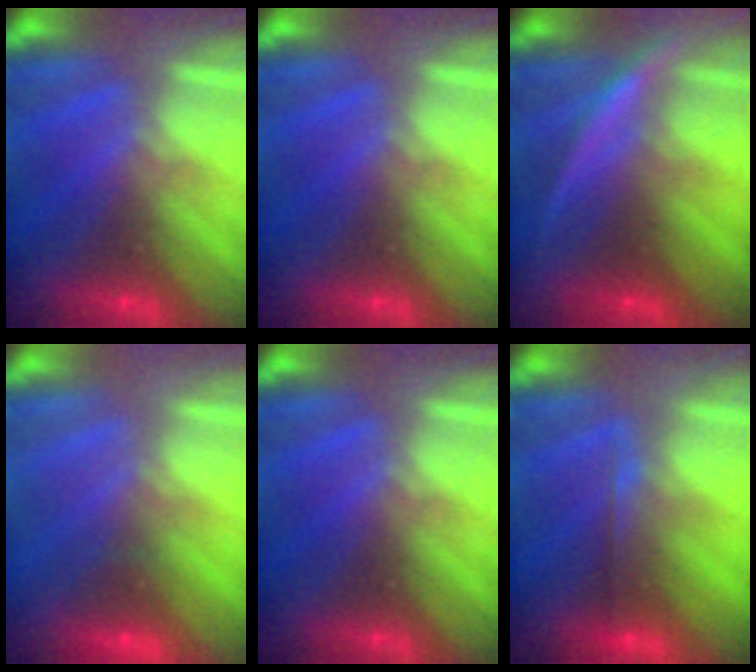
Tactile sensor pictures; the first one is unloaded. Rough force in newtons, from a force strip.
{"total": 0.0}
{"total": 3.1}
{"total": 2.0}
{"total": 0.0}
{"total": 2.5}